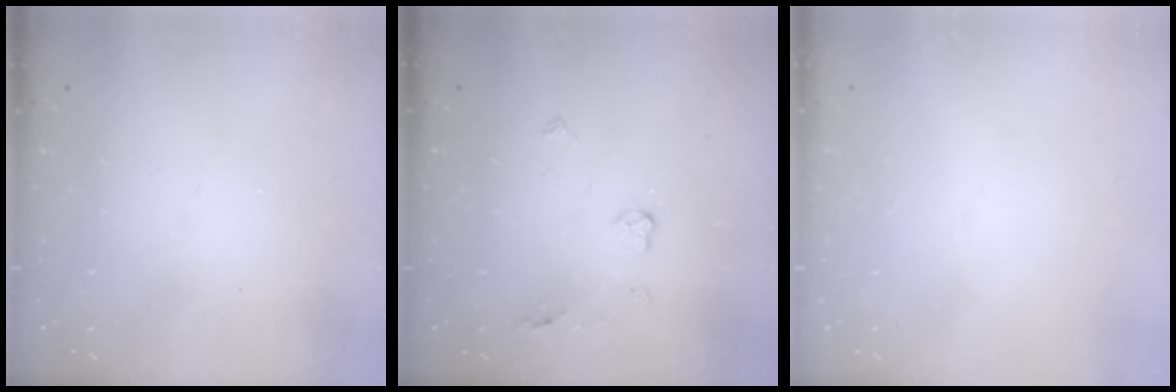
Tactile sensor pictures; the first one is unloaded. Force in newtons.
{"total": 5.1, "press": 5.1, "slide": 0.4}
{"total": 0.0}